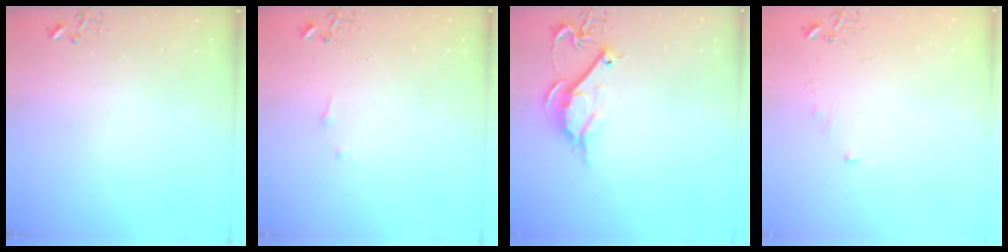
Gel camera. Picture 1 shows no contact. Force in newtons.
{"total": 4.8, "press": 4.8, "slide": 0.7}
{"total": 9.9, "press": 9.8, "slide": 0.8}
{"total": 3.9, "press": 3.9, "slide": 0.6}